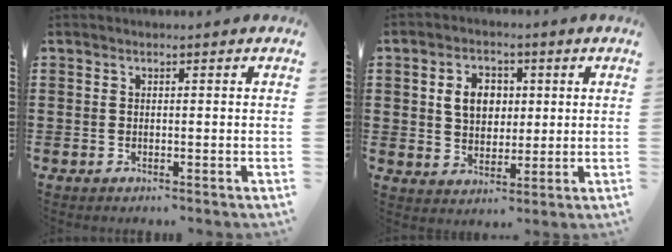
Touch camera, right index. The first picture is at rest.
{"total": 5.8, "force": [1.1, 4.5, 3.5], "torque": [-0.077, 0.013, 0.015]}